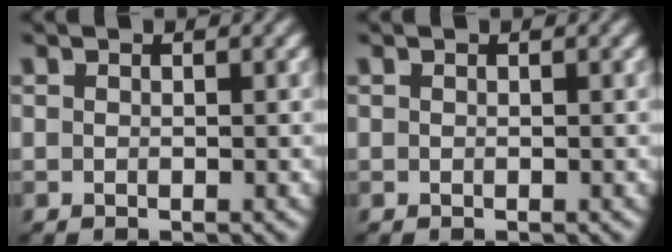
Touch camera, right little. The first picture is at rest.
{"total": 0.0}